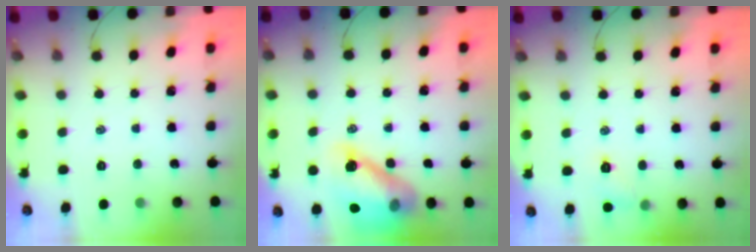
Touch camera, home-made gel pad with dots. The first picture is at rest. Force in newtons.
{"total": 15.4, "press": 15.1, "slide": 2.9}
{"total": 6.4, "press": 6.3, "slide": 1.3}